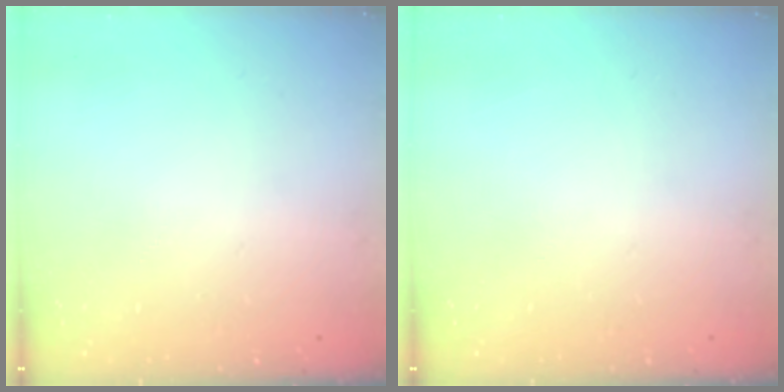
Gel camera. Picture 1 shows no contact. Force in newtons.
{"total": 0.0}